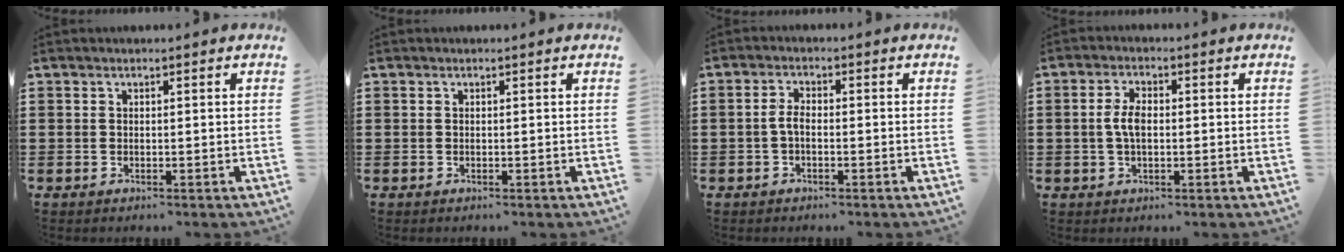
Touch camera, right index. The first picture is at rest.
{"total": 0.0}
{"total": 2.5, "force": [-0.7, 1.1, 2.1], "torque": [-0.056, -0.002, -0.018]}
{"total": 4.1, "force": [0.0, 1.9, 3.6], "torque": [-0.084, 0.001, -0.007]}